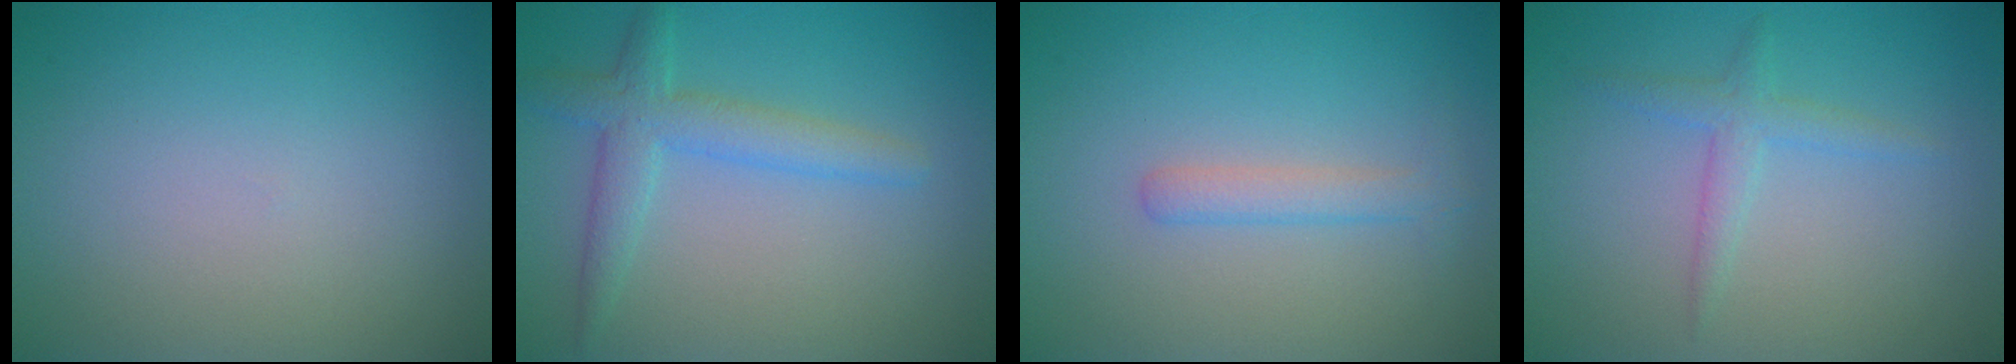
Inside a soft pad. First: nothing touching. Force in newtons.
{"total": 3.4, "press": 3.4, "slide": 0.1}
{"total": 1.8, "press": 1.8, "slide": 0.1}
{"total": 1.9, "press": 1.9, "slide": 0.1}